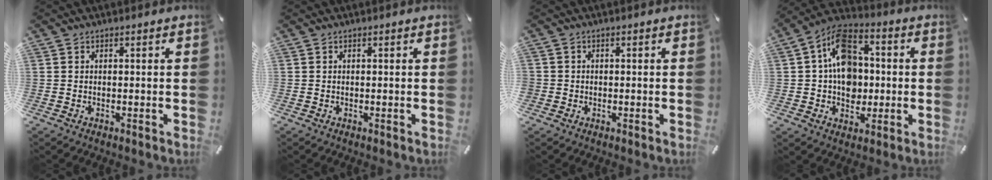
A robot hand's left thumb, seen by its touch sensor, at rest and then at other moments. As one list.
[{"total": 0.0}, {"total": 1.5, "force": [-0.3, 1.4, 0.2], "torque": [-0.002, 0.004, -0.009]}, {"total": 13.4, "force": [0.8, 10.5, 8.4], "torque": [-0.147, 0.011, 0.013]}]